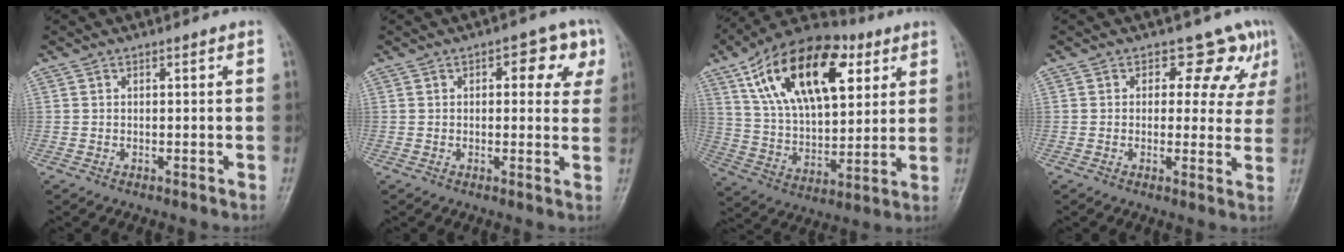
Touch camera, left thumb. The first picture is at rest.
{"total": 7.2, "force": [2.5, 4.0, 5.4], "torque": [-0.022, 0.002, 0.020]}
{"total": 24.2, "force": [10.1, 12.9, 17.8], "torque": [-0.275, -0.015, 0.173]}
{"total": 6.9, "force": [4.0, 4.8, 2.9], "torque": [0.006, -0.017, 0.035]}